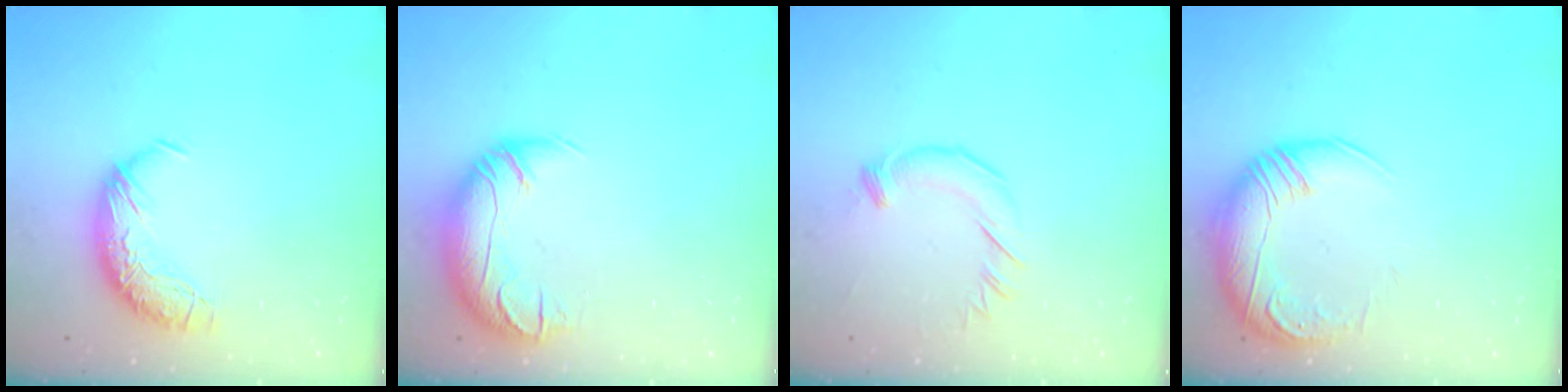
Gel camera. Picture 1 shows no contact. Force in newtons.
{"total": 3.0, "press": 1.9, "slide": 2.3}
{"total": 2.5, "press": 2.5, "slide": 0.2}
{"total": 3.0, "press": 0.1, "slide": 3.0}